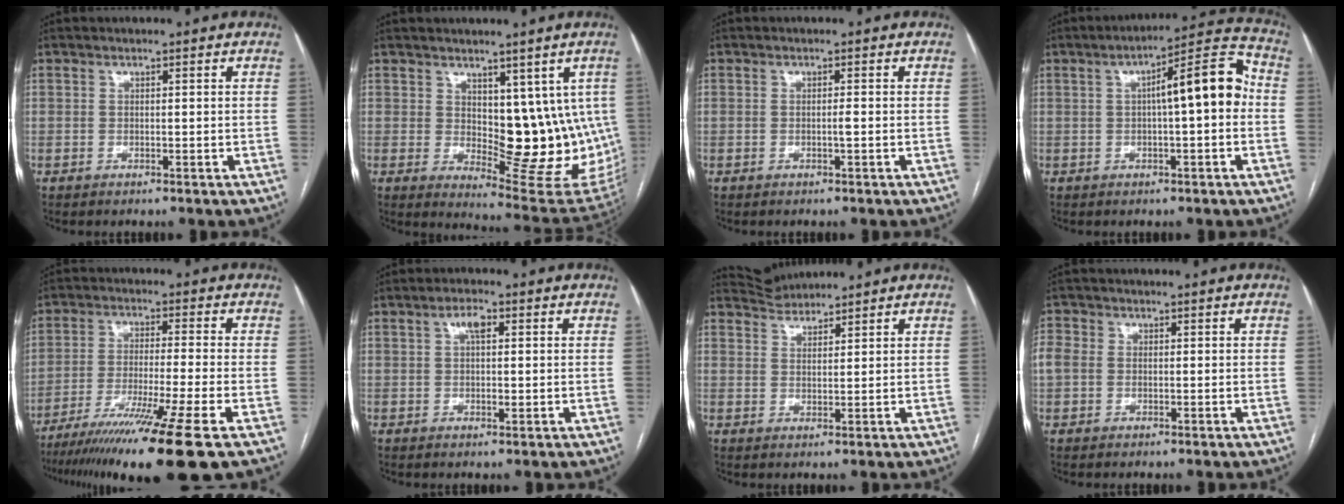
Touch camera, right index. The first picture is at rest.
{"total": 13.6, "force": [1.3, 6.8, 11.7], "torque": [-0.141, -0.007, 0.036]}
{"total": 0.8, "force": [-0.3, 0.0, 0.7], "torque": [-0.017, 0.000, -0.005]}
{"total": 10.5, "force": [0.5, 1.9, 10.4], "torque": [-0.146, 0.038, 0.007]}
{"total": 17.2, "force": [-12.1, -2.2, 12.1], "torque": [-0.185, -0.054, -0.198]}
{"total": 3.1, "force": [0.9, 1.2, 2.8], "torque": [-0.049, 0.006, 0.013]}
{"total": 3.4, "force": [3.3, 0.2, -0.6], "torque": [0.002, 0.013, 0.066]}
{"total": 3.2, "force": [-0.1, 2.7, 1.7], "torque": [-0.058, 0.016, -0.002]}